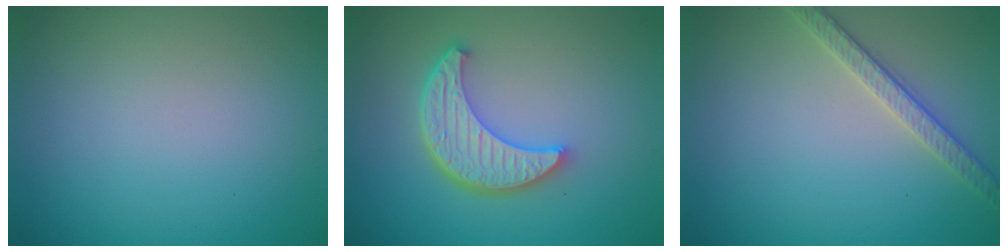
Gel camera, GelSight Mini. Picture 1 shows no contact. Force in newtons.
{"total": 5.6, "press": 4.3, "slide": 3.7}
{"total": 2.7, "press": 2.6, "slide": 0.6}